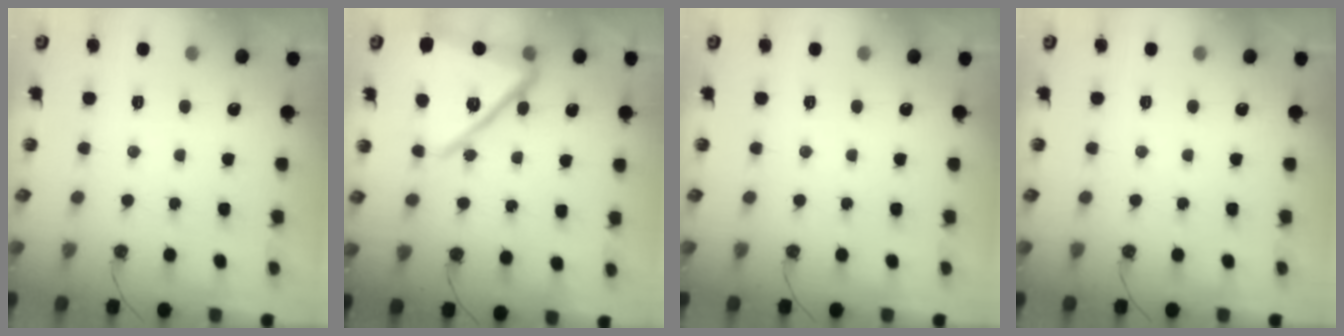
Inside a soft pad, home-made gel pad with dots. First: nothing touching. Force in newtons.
{"total": 19.1, "press": 17.5, "slide": 7.8}
{"total": 0.0}
{"total": 0.0}